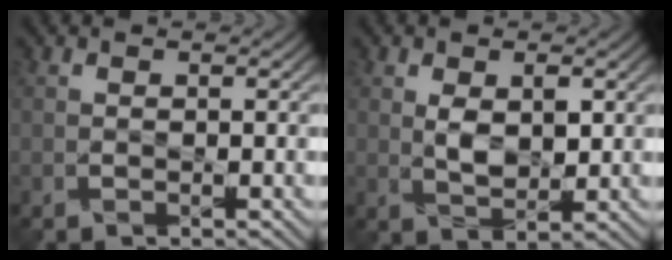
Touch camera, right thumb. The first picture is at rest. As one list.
[{"total": 3.9, "force": [0.8, 2.2, 3.1], "torque": [-0.065, -0.006, 0.018]}]